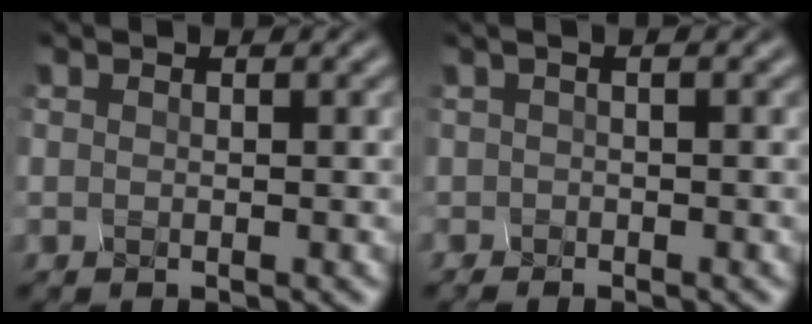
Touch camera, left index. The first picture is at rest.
{"total": 0.9, "force": [-0.6, -0.6, -0.4], "torque": [0.006, -0.012, 0.014]}